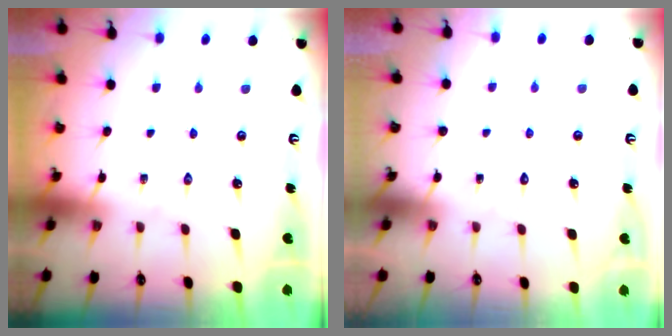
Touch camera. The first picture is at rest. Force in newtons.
{"total": 1.5, "press": 1.5, "slide": 0.1}